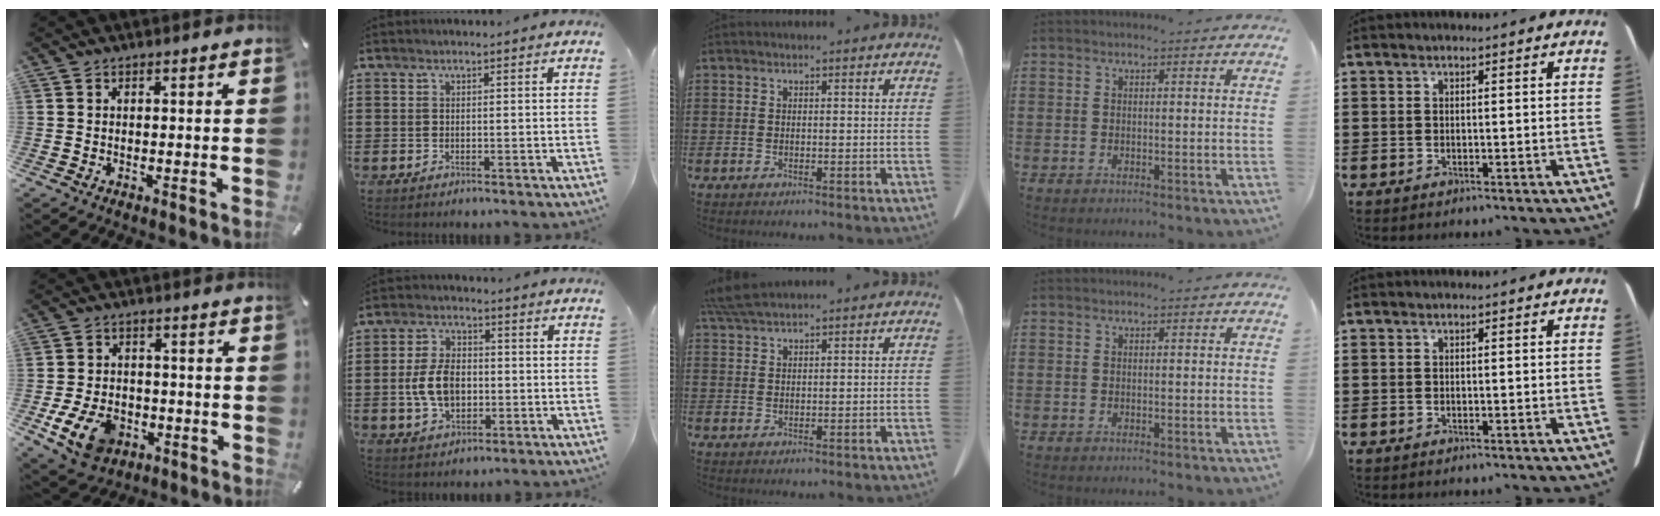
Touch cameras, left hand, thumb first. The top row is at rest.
{"thumb": {"total": 10.5, "force": [-4.5, 6.8, 6.6], "torque": [-0.135, 0.009, -0.080]}, "index": {"total": 7.4, "force": [-1.0, 4.7, 5.6], "torque": [-0.130, 0.005, -0.024]}, "middle": {"total": 3.8, "force": [3.2, 0.4, 2.0], "torque": [-0.049, -0.003, 0.062]}}